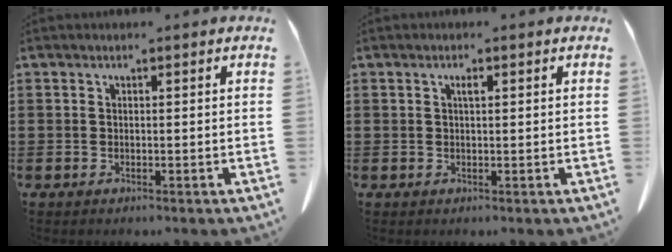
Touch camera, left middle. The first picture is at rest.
{"total": 1.1, "force": [0.3, 0.3, 1.0], "torque": [-0.020, 0.002, 0.005]}